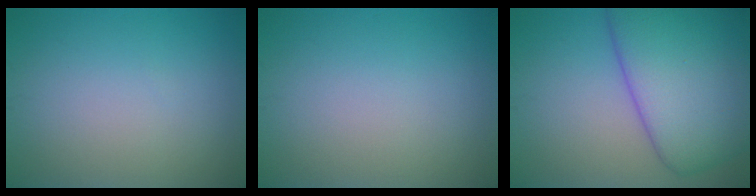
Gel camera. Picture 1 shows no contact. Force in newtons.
{"total": 0.0}
{"total": 10.8, "press": 10.8, "slide": 0.5}